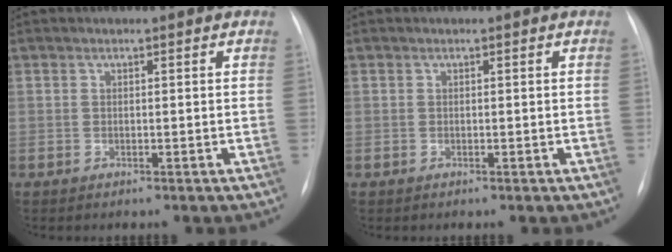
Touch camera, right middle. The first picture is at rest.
{"total": 0.0}